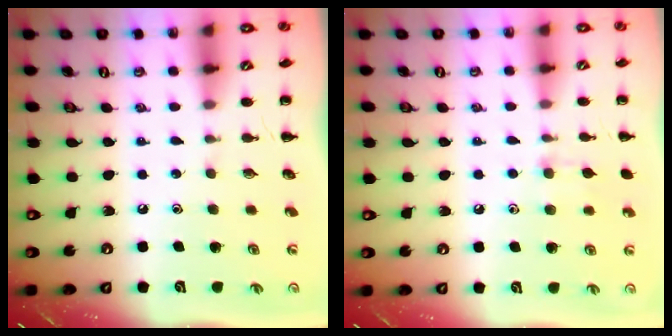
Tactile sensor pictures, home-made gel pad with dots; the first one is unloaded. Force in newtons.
{"total": 7.0, "press": 6.5, "slide": 2.4}